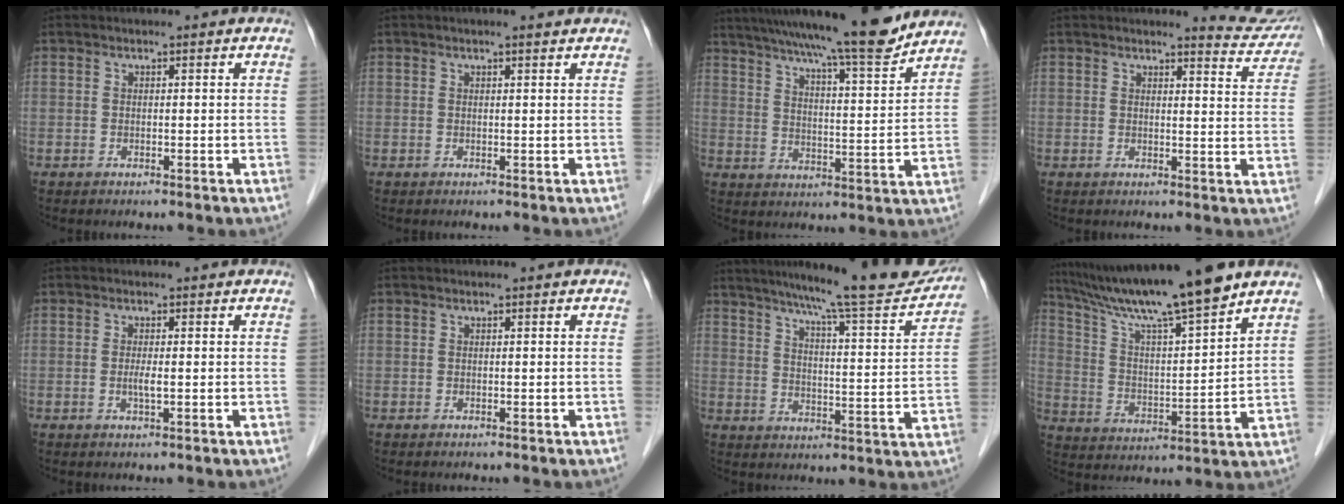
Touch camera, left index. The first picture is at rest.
{"total": 1.6, "force": [1.3, 0.1, 1.0], "torque": [-0.015, 0.008, 0.018]}
{"total": 17.2, "force": [14.8, 0.1, 8.7], "torque": [-0.133, -0.003, 0.216]}
{"total": 5.5, "force": [5.5, 0.6, 0.1], "torque": [0.005, -0.036, 0.041]}
{"total": 1.6, "force": [-0.3, 0.1, 1.6], "torque": [-0.033, -0.005, -0.005]}
{"total": 0.0}
{"total": 19.4, "force": [17.3, 0.6, 8.7], "torque": [-0.129, -0.035, 0.230]}
{"total": 16.6, "force": [13.7, -0.6, 9.2], "torque": [-0.162, 0.002, 0.236]}